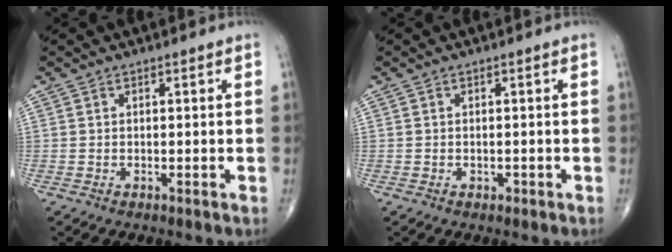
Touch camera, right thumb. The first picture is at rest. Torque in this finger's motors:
{"motor_torque": [-0.35, -0.01, -0.19, 0.02, 0.02]}